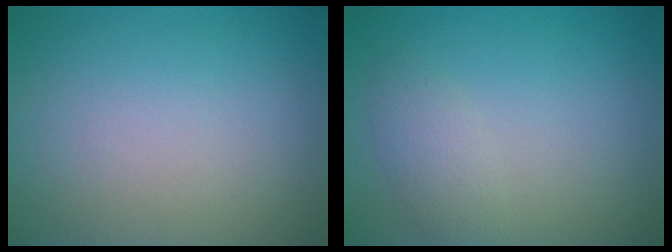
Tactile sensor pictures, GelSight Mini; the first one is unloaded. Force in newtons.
{"total": 1.9, "press": 1.9, "slide": 0.1}